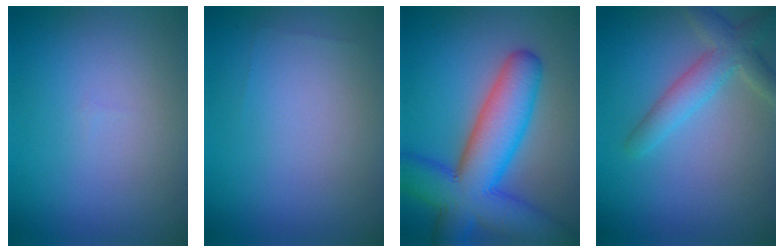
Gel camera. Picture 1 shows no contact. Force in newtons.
{"total": 0.0}
{"total": 10.8, "press": 10.8, "slide": 0.5}
{"total": 3.6, "press": 3.6, "slide": 0.2}